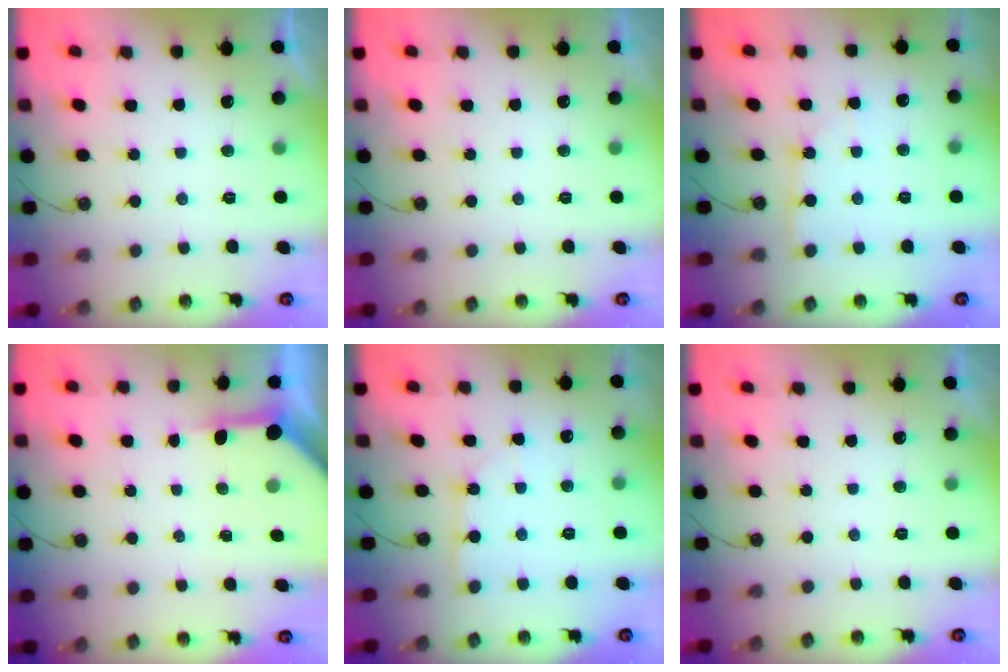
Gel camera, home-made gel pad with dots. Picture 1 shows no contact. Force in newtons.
{"total": 0.0}
{"total": 2.5, "press": 2.5, "slide": 0.3}
{"total": 4.4, "press": 4.4, "slide": 0.5}
{"total": 2.6, "press": 2.6, "slide": 0.2}
{"total": 0.0}